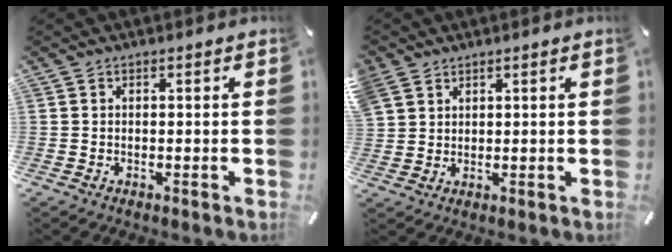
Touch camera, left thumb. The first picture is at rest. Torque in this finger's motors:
{"motor_torque": [0.28, 0.28, 0.72, -0.66, 0.24]}